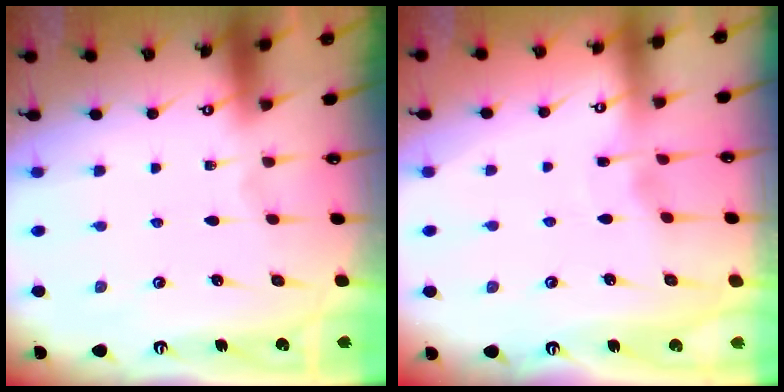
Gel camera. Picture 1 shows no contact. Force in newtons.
{"total": 2.5, "press": 2.5, "slide": 0.3}